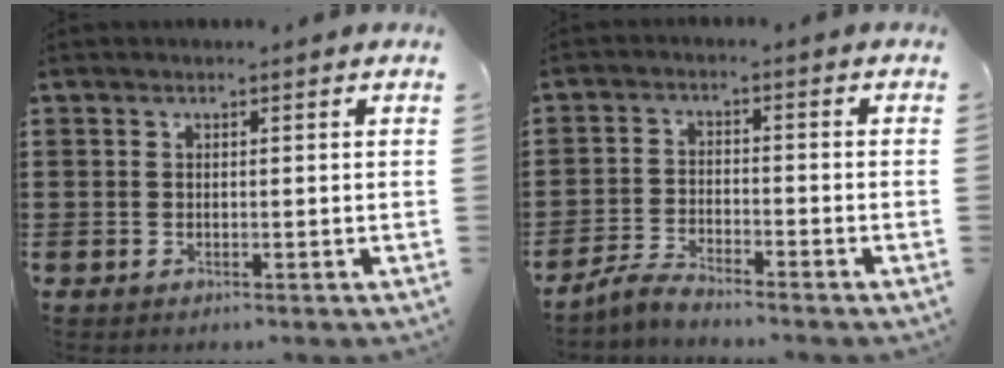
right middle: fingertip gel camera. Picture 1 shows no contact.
{"total": 3.5, "force": [-3.4, 0.2, 1.0], "torque": [-0.033, 0.002, -0.073]}